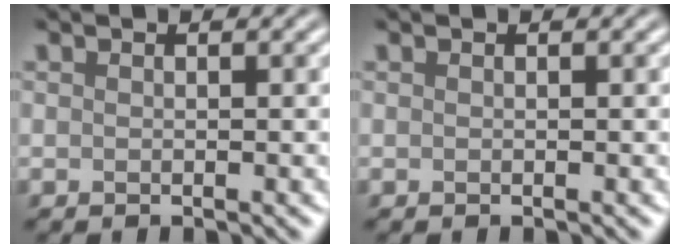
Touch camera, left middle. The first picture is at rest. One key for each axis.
{"total": 0.0}